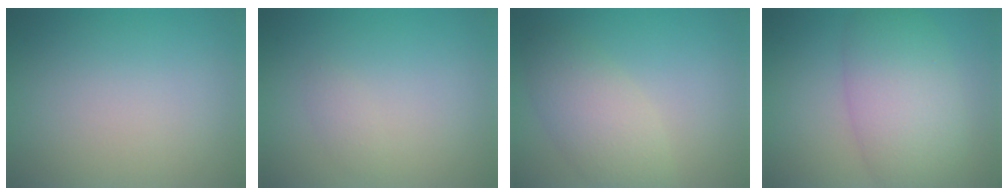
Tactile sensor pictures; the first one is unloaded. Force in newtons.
{"total": 0.9, "press": 0.9, "slide": 0.0}
{"total": 4.5, "press": 4.5, "slide": 0.2}
{"total": 7.8, "press": 7.7, "slide": 0.4}